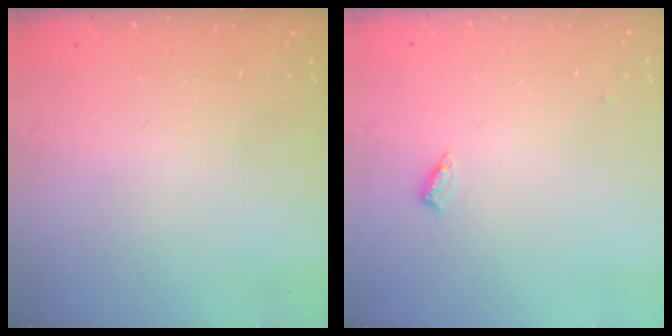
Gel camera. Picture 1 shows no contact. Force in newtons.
{"total": 4.4, "press": 4.1, "slide": 1.4}